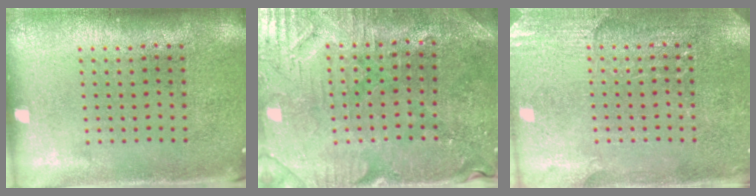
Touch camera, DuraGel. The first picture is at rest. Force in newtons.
{"total": 1.4, "press": 1.4, "slide": 0.4}
{"total": 2.9, "press": 2.9, "slide": 0.5}